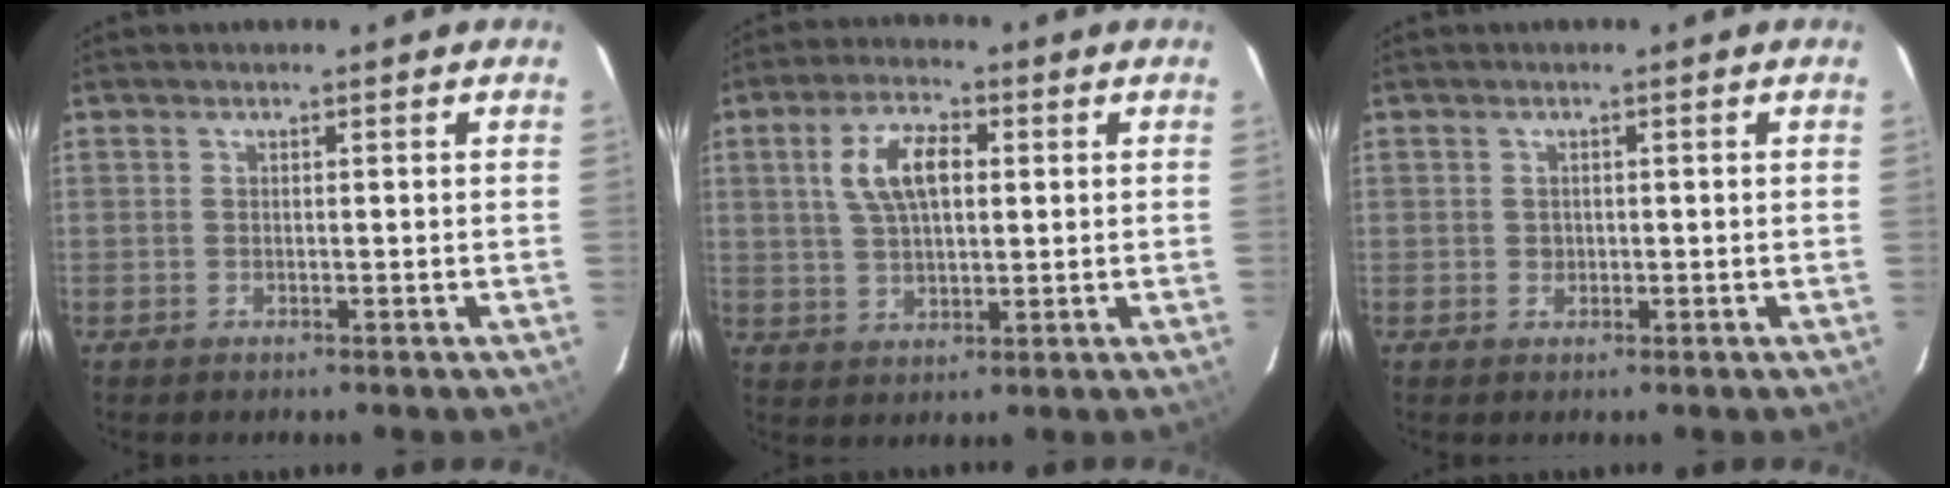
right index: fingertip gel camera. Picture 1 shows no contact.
{"total": 9.1, "force": [2.2, 4.6, 7.6], "torque": [-0.146, 0.017, 0.043]}
{"total": 1.1, "force": [0.0, 1.1, 0.2], "torque": [0.003, 0.002, 0.002]}